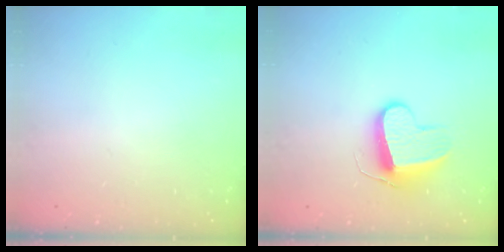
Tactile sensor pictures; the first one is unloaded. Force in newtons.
{"total": 9.9, "press": 9.9, "slide": 0.6}